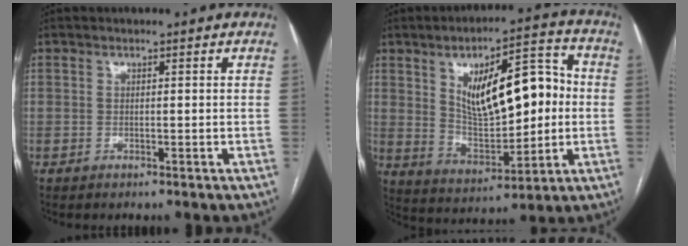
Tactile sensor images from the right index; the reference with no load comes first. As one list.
[{"total": 16.5, "force": [2.4, 6.3, 15.1], "torque": [-0.238, 0.024, 0.050]}]